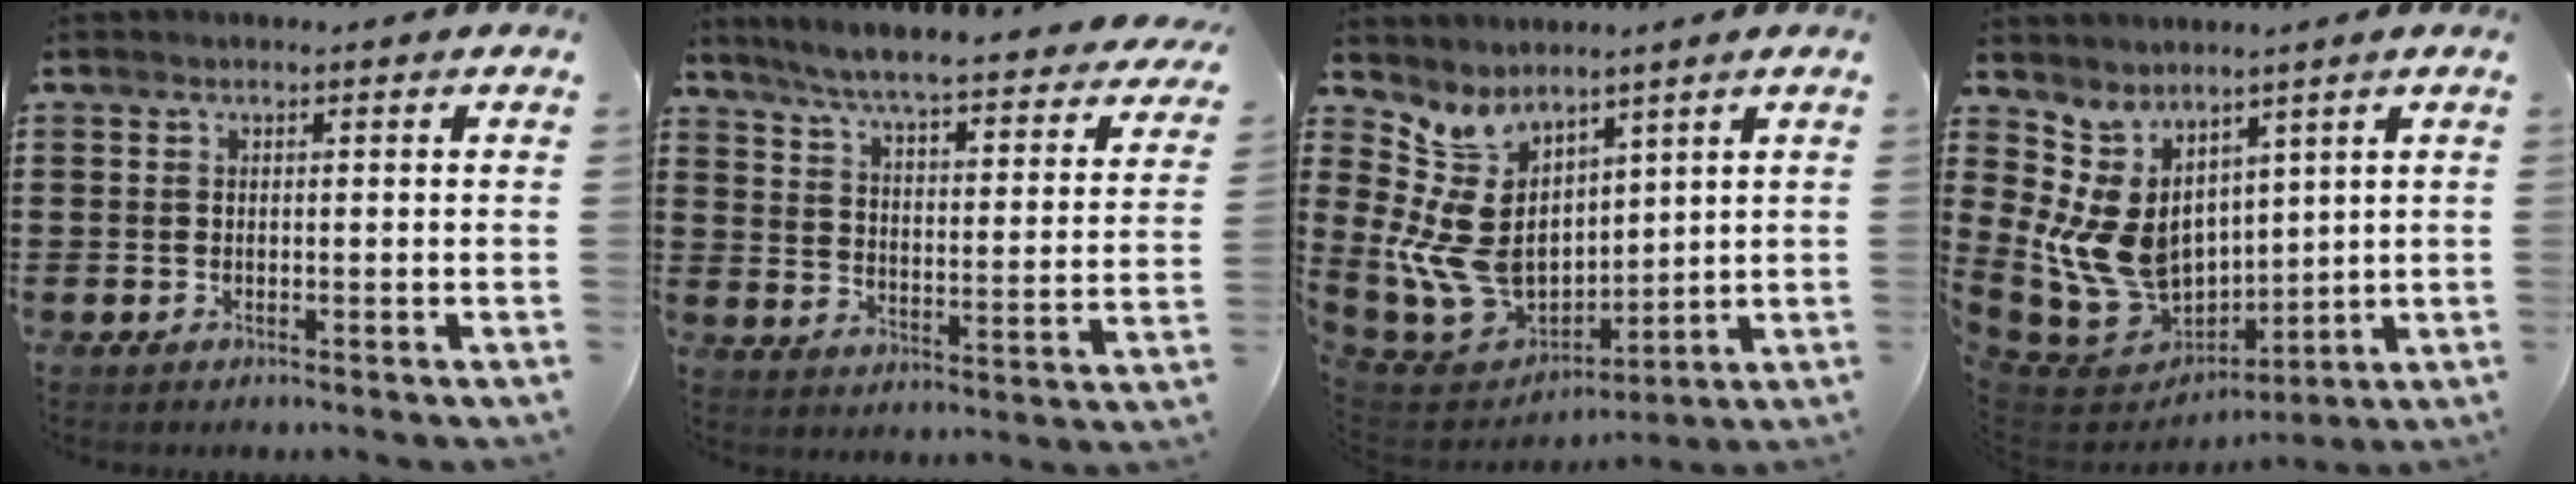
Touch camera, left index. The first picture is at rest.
{"total": 5.6, "force": [4.9, -0.6, 2.5], "torque": [-0.071, -0.046, 0.077]}
{"total": 12.4, "force": [3.7, 8.8, 7.8], "torque": [-0.231, -0.035, 0.073]}
{"total": 11.6, "force": [2.5, 9.1, 6.7], "torque": [-0.199, -0.026, 0.054]}